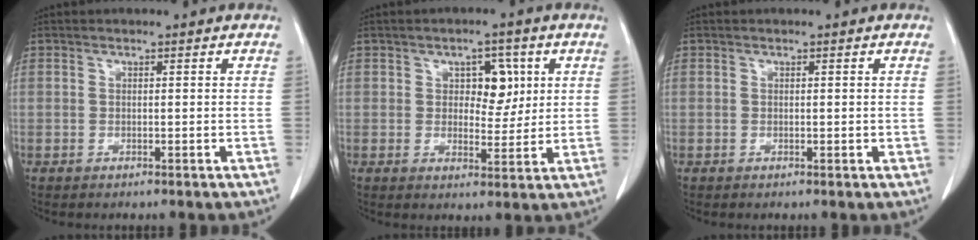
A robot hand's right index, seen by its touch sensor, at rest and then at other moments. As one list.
[{"total": 5.4, "force": [1.7, 3.1, 4.1], "torque": [-0.052, 0.009, 0.027]}, {"total": 0.7, "force": [0.0, 0.3, 0.6], "torque": [-0.011, -0.002, 0.003]}]